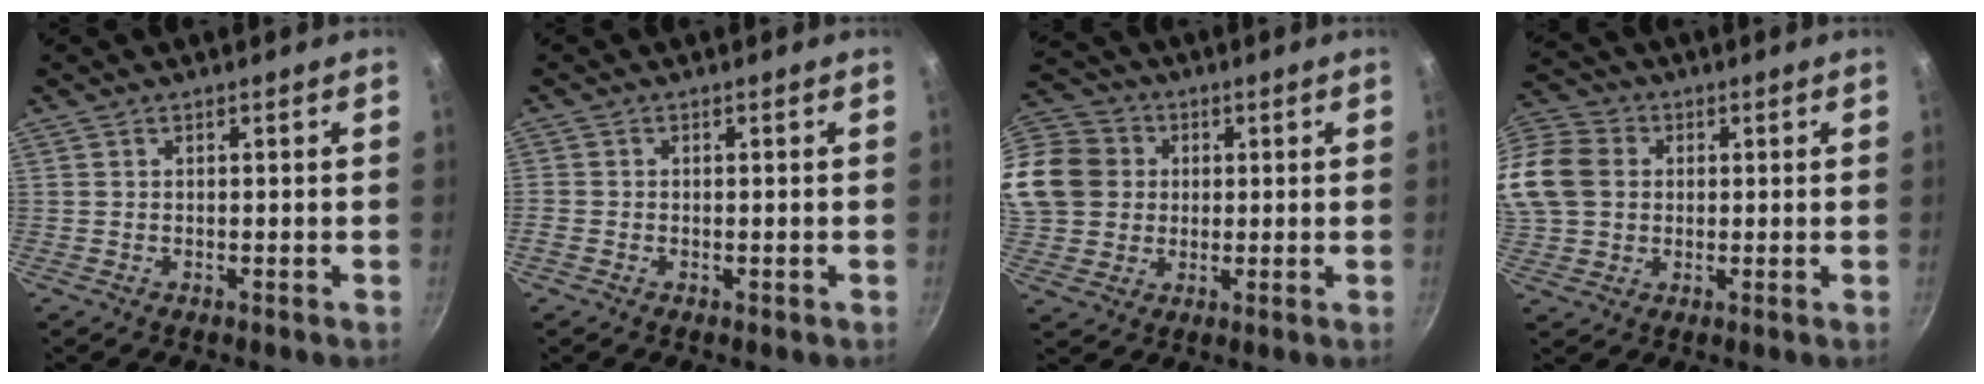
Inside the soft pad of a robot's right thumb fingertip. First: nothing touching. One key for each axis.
{"total": 1.4, "fx": -0.6, "fy": 1.0, "fz": 0.7, "tx": -0.016, "ty": 0.001, "tz": -0.013}
{"total": 18.6, "fx": 3.2, "fy": 16.2, "fz": 8.4, "tx": -0.184, "ty": 0.032, "tz": 0.057}
{"total": 22.7, "fx": 3.3, "fy": 19.0, "fz": 11.9, "tx": -0.303, "ty": 0.051, "tz": 0.057}